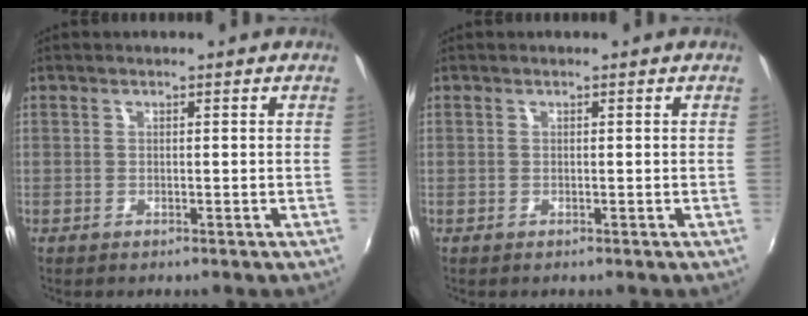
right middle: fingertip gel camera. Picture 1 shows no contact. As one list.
[{"total": 0.0}]